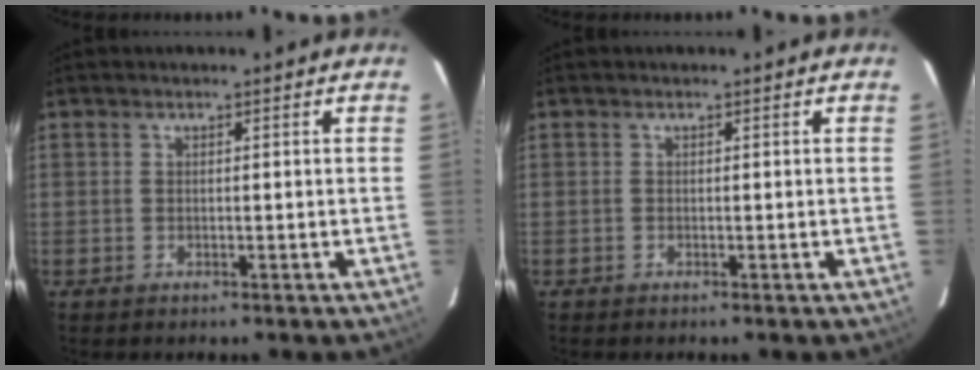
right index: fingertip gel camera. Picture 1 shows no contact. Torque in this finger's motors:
{"motor_torque": [0.00, 0.01, 0.00, 0.00]}